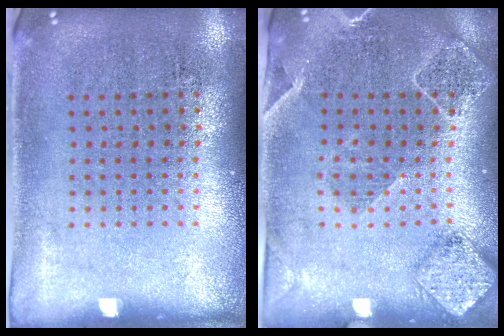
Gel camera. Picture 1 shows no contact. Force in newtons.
{"total": 1.8, "press": 1.7, "slide": 0.5}